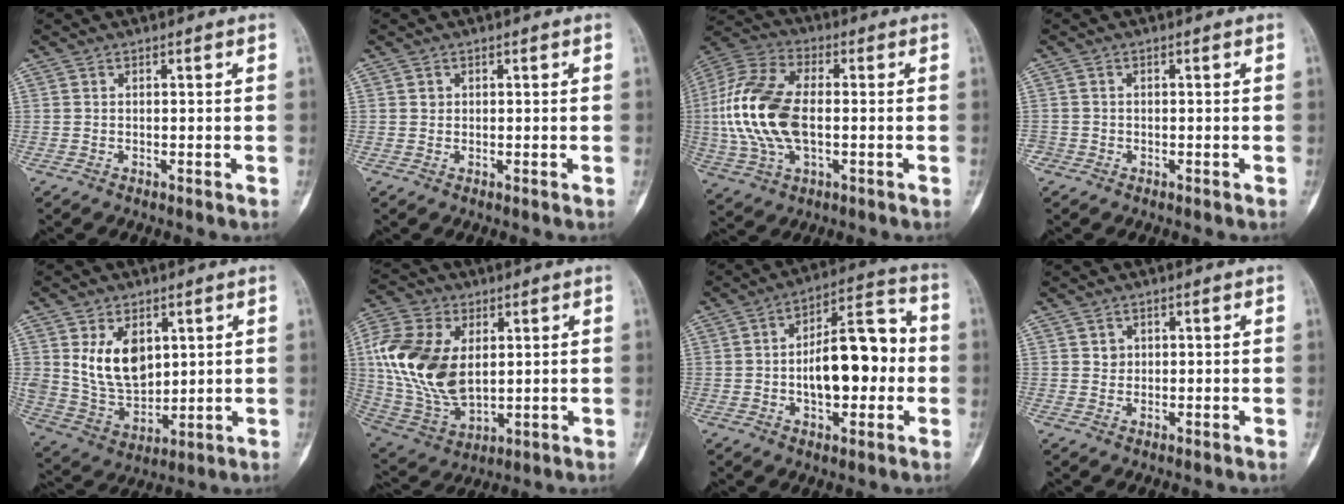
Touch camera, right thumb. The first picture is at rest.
{"total": 0.7, "force": [0.2, 0.7, 0.2], "torque": [0.002, 0.002, 0.004]}
{"total": 18.0, "force": [-0.6, 9.8, 15.0], "torque": [-0.328, 0.014, -0.011]}
{"total": 1.3, "force": [-0.7, 1.1, 0.0], "torque": [0.005, 0.006, -0.018]}
{"total": 12.3, "force": [3.9, 8.2, 8.3], "torque": [-0.122, -0.025, 0.092]}
{"total": 19.1, "force": [3.0, 12.1, 14.5], "torque": [-0.288, -0.012, 0.065]}
{"total": 15.7, "force": [-1.0, 7.8, 13.6], "torque": [-0.180, 0.035, -0.020]}
{"total": 1.6, "force": [0.6, 1.4, 0.4], "torque": [0.002, -0.001, 0.008]}